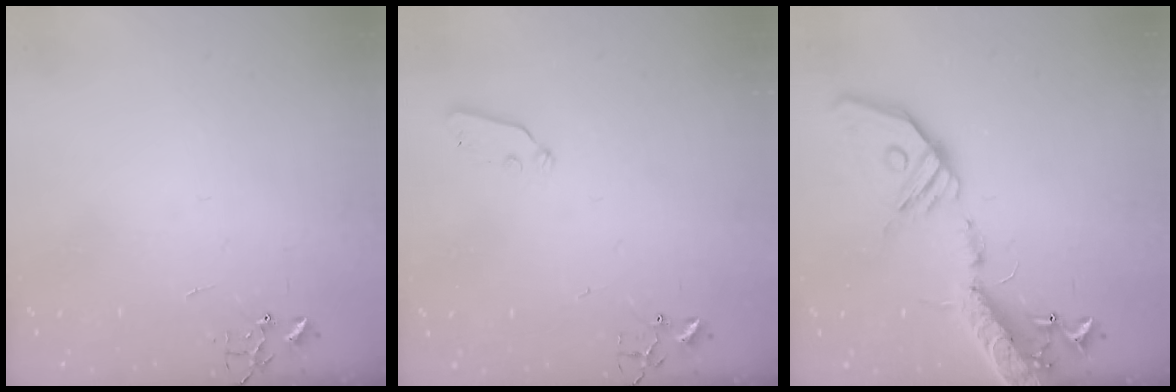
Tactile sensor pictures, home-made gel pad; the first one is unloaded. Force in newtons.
{"total": 3.2, "press": 3.2, "slide": 0.5}
{"total": 19.7, "press": 19.4, "slide": 3.9}